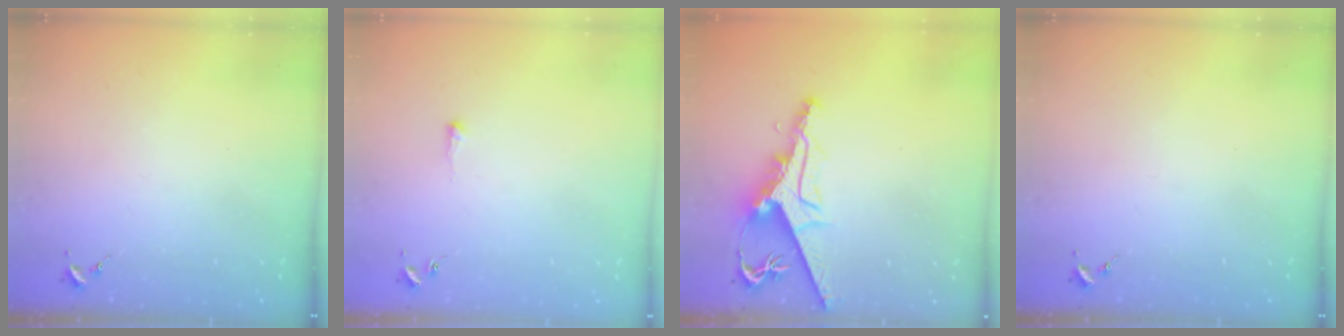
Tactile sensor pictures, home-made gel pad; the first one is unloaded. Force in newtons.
{"total": 2.9, "press": 2.8, "slide": 0.5}
{"total": 10.3, "press": 10.2, "slide": 1.1}
{"total": 0.0}